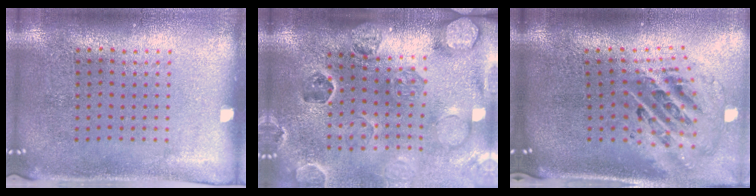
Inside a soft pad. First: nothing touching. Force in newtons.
{"total": 2.7, "press": 2.6, "slide": 0.5}
{"total": 2.8, "press": 1.9, "slide": 2.1}